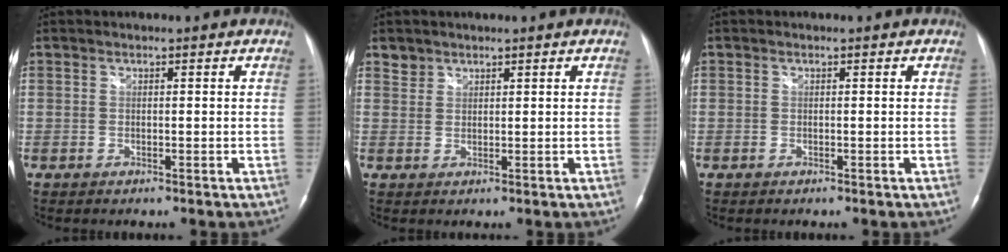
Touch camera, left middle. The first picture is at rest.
{"total": 1.8, "force": [1.4, 1.0, -0.3], "torque": [0.012, 0.007, 0.022]}
{"total": 0.0}